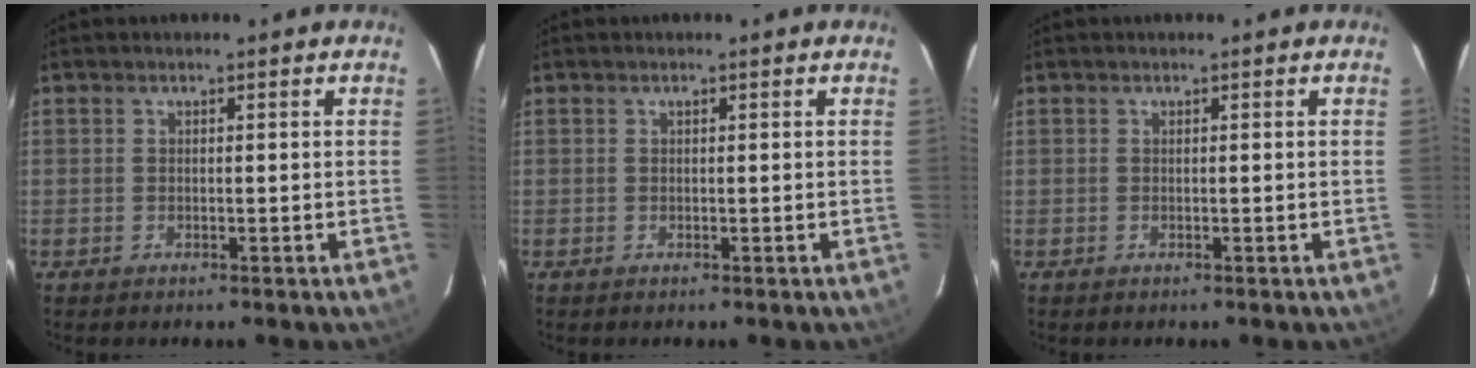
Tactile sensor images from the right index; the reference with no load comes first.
{"total": 0.0}
{"total": 0.0}